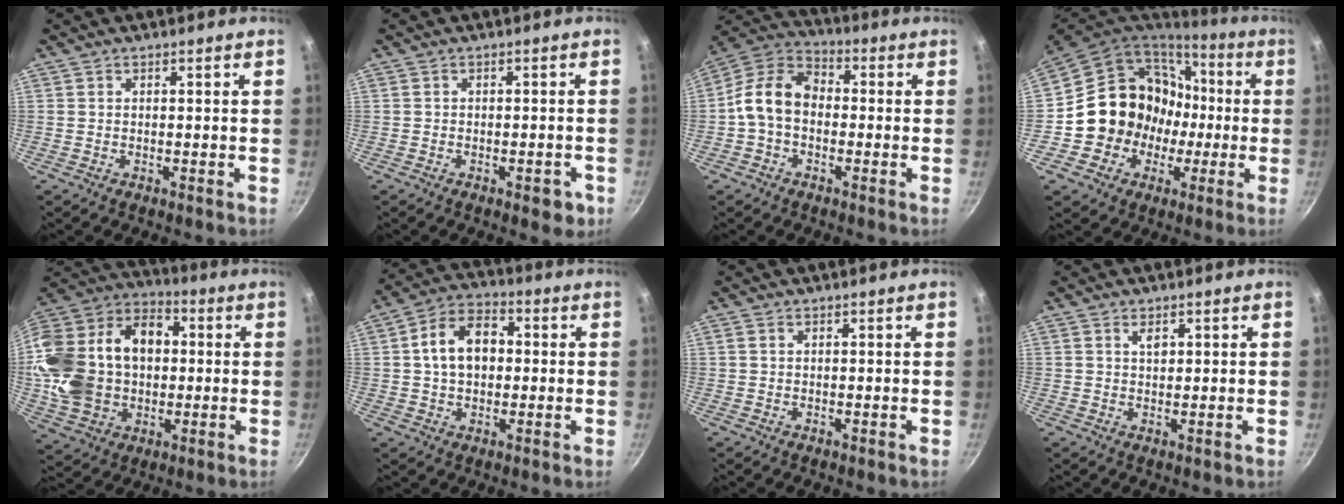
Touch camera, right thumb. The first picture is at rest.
{"total": 3.9, "force": [-1.8, 1.9, 2.9], "torque": [-0.021, 0.014, -0.016]}
{"total": 10.7, "force": [-1.2, 7.7, 7.2], "torque": [-0.112, 0.039, -0.046]}
{"total": 17.6, "force": [-1.2, 16.2, 6.8], "torque": [-0.083, 0.047, -0.008]}
{"total": 26.6, "force": [1.1, 19.6, 17.9], "torque": [-0.342, 0.050, 0.025]}
{"total": 10.8, "force": [0.9, 7.5, 7.7], "torque": [-0.103, 0.027, 0.004]}
{"total": 0.5, "force": [0.2, 0.3, 0.4], "torque": [-0.007, 0.002, 0.004]}
{"total": 1.8, "force": [0.9, 0.9, 1.3], "torque": [-0.015, -0.004, 0.015]}